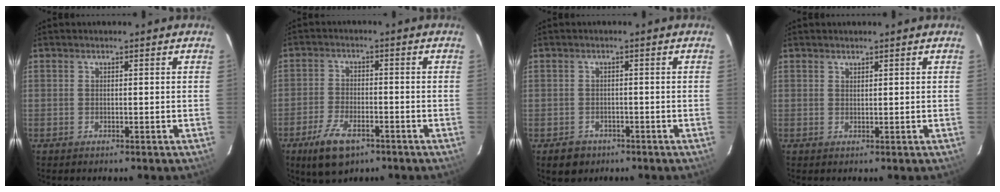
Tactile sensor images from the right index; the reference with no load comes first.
{"total": 9.0, "force": [-5.5, 4.2, 5.7], "torque": [-0.134, -0.012, -0.097]}
{"total": 4.3, "force": [-2.1, 3.6, 1.0], "torque": [-0.021, 0.007, -0.025]}
{"total": 0.8, "force": [0.7, 0.2, 0.1], "torque": [-0.003, 0.002, 0.014]}